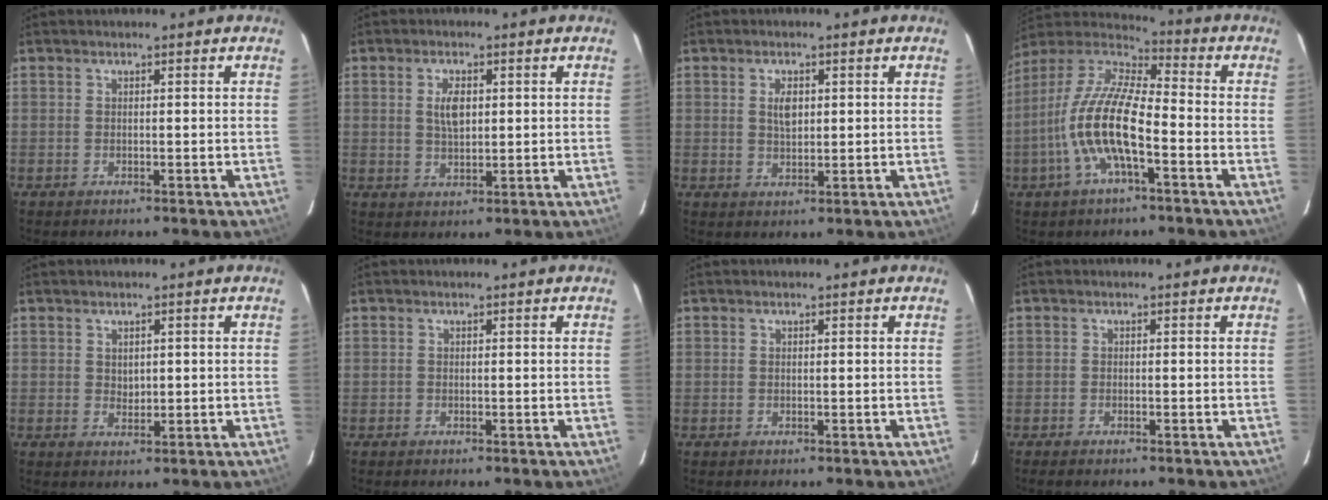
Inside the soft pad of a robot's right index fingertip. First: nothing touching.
{"total": 4.3, "force": [1.0, 2.3, 3.6], "torque": [-0.064, 0.003, 0.020]}
{"total": 3.3, "force": [0.8, 1.9, 2.6], "torque": [-0.044, 0.003, 0.016]}
{"total": 15.3, "force": [-4.8, 4.6, 13.8], "torque": [-0.276, -0.003, -0.099]}
{"total": 1.7, "force": [0.5, 1.4, 0.8], "torque": [-0.008, 0.001, 0.011]}
{"total": 0.0}
{"total": 0.0}
{"total": 1.1, "force": [-1.0, 0.0, 0.4], "torque": [-0.013, -0.004, -0.021]}